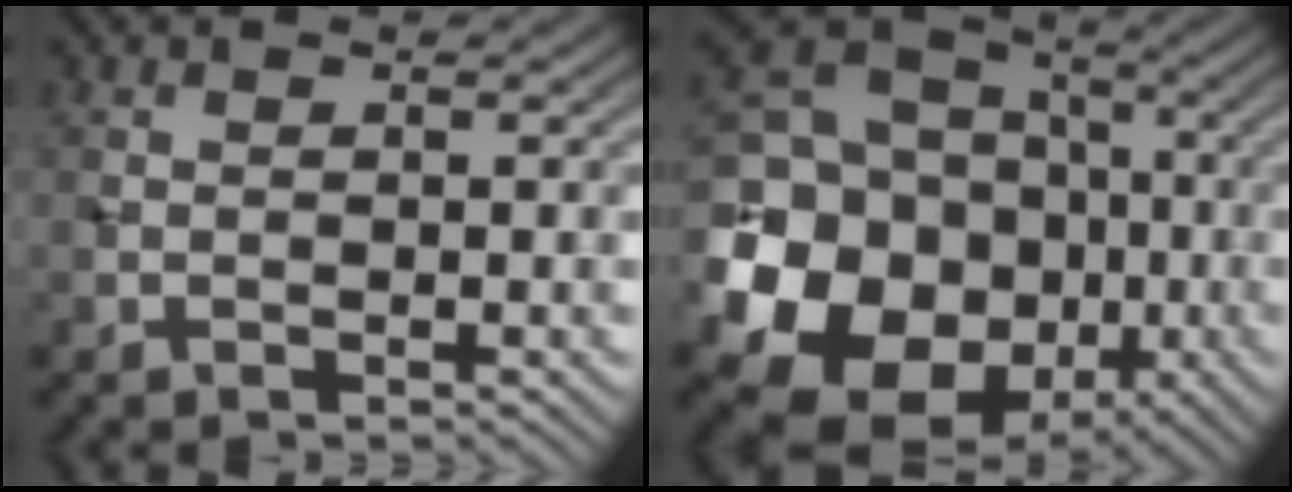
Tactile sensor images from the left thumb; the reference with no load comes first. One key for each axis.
{"total": 22.5, "fx": -5.5, "fy": 18.9, "fz": 11.0, "tx": -0.262, "ty": -0.015, "tz": -0.119}